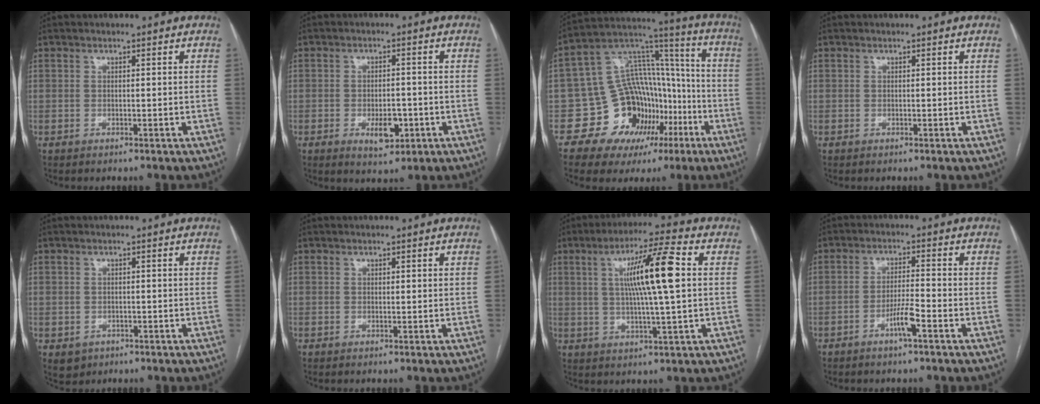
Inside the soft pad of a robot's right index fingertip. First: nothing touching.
{"total": 5.1, "force": [-1.9, 2.4, 4.0], "torque": [-0.061, -0.001, -0.020]}
{"total": 16.9, "force": [-6.5, 13.3, 8.0], "torque": [-0.113, 0.079, -0.090]}
{"total": 0.0}
{"total": 3.2, "force": [-1.2, 2.9, 0.7], "torque": [-0.007, 0.002, -0.010]}
{"total": 0.5, "force": [0.2, 0.2, 0.4], "torque": [-0.006, 0.001, 0.002]}
{"total": 11.7, "force": [2.1, 0.0, 11.5], "torque": [-0.200, 0.010, 0.034]}
{"total": 4.1, "force": [-2.3, -0.1, 3.4], "torque": [-0.068, -0.003, -0.045]}